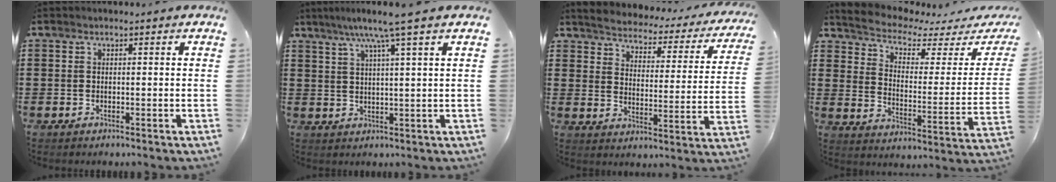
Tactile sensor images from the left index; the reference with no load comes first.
{"total": 6.3, "force": [4.2, -0.5, 4.7], "torque": [-0.104, -0.003, 0.069]}
{"total": 2.7, "force": [2.7, 0.1, 0.3], "torque": [-0.029, -0.030, 0.035]}
{"total": 3.4, "force": [2.8, 0.8, 1.7], "torque": [-0.052, -0.025, 0.040]}